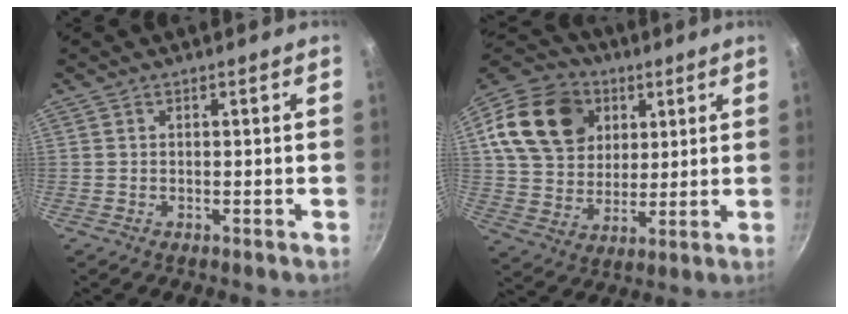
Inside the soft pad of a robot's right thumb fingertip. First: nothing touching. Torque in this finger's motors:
{"motor_torque": [0.22, 1.17, 0.58, -0.32, 0.13]}